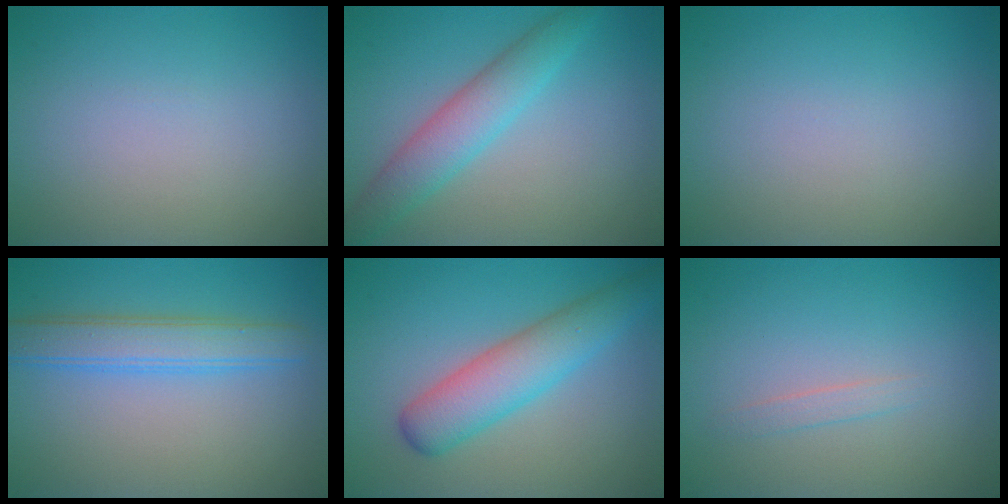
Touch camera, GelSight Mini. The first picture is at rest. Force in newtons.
{"total": 4.1, "press": 4.1, "slide": 0.1}
{"total": 0.0}
{"total": 3.9, "press": 3.9, "slide": 0.1}
{"total": 5.2, "press": 5.2, "slide": 0.3}
{"total": 0.9, "press": 0.9, "slide": 0.1}